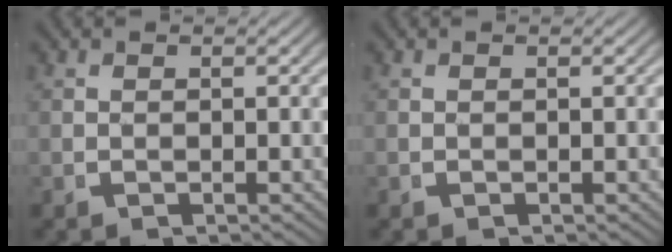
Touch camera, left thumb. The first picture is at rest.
{"total": 0.0}